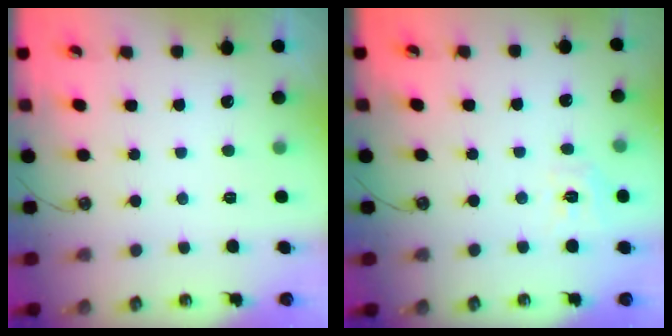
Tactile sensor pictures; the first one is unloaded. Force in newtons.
{"total": 6.5, "press": 6.5, "slide": 0.7}